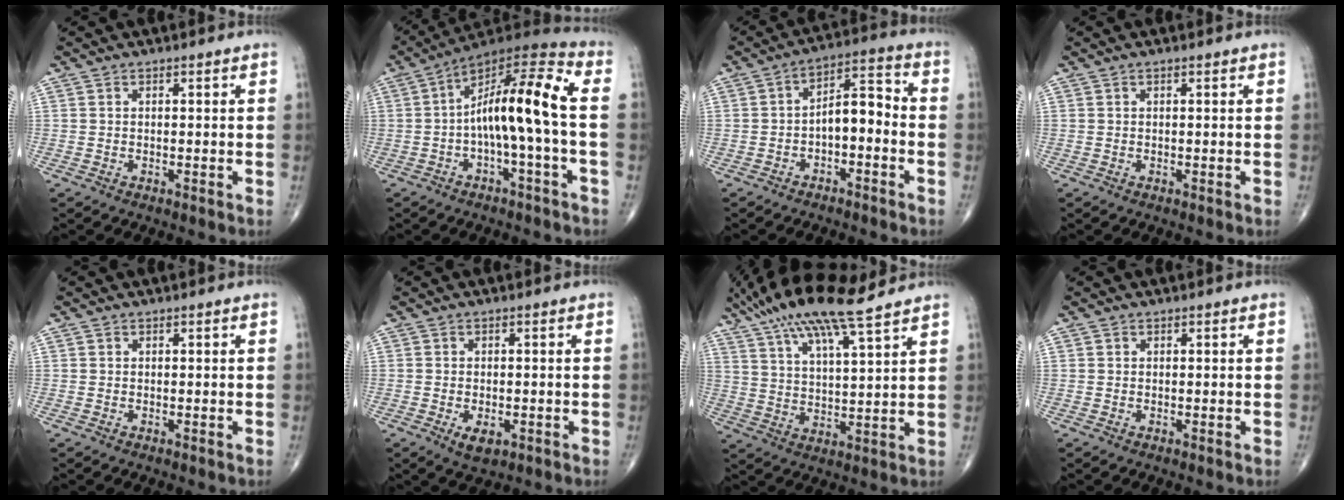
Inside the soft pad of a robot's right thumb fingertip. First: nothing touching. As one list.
[{"total": 14.9, "force": [-1.2, 2.2, 14.7], "torque": [-0.263, 0.048, -0.025]}, {"total": 7.7, "force": [-2.0, 3.4, 6.6], "torque": [-0.093, 0.047, -0.039]}, {"total": 0.0}, {"total": 0.0}, {"total": 3.5, "force": [-1.3, 1.8, 2.7], "torque": [-0.041, -0.002, -0.013]}, {"total": 16.0, "force": [11.8, 2.6, 10.5], "torque": [-0.190, -0.026, 0.213]}, {"total": 0.0}]